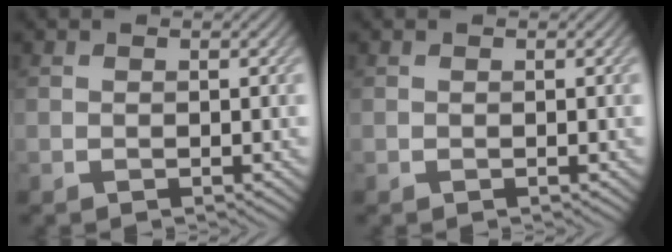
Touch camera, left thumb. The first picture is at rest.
{"total": 0.0}